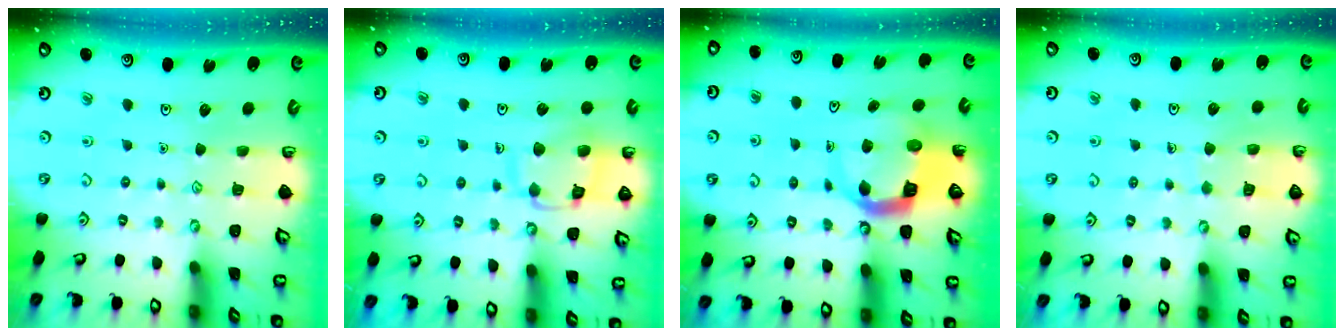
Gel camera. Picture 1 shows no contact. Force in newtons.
{"total": 12.6, "press": 12.6, "slide": 1.2}
{"total": 8.0, "press": 7.9, "slide": 1.1}
{"total": 6.8, "press": 6.7, "slide": 0.6}